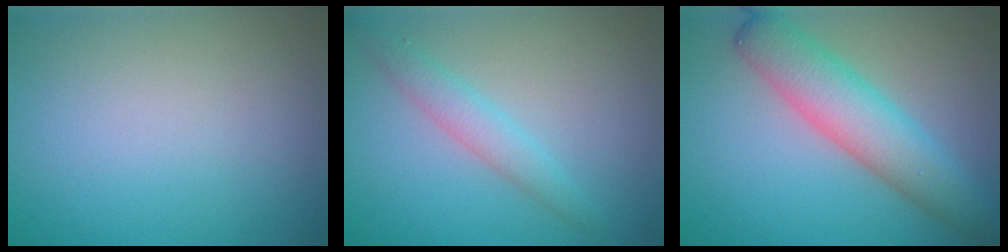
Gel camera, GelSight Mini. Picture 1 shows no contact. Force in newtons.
{"total": 2.4, "press": 2.4, "slide": 0.1}
{"total": 6.3, "press": 6.3, "slide": 0.2}